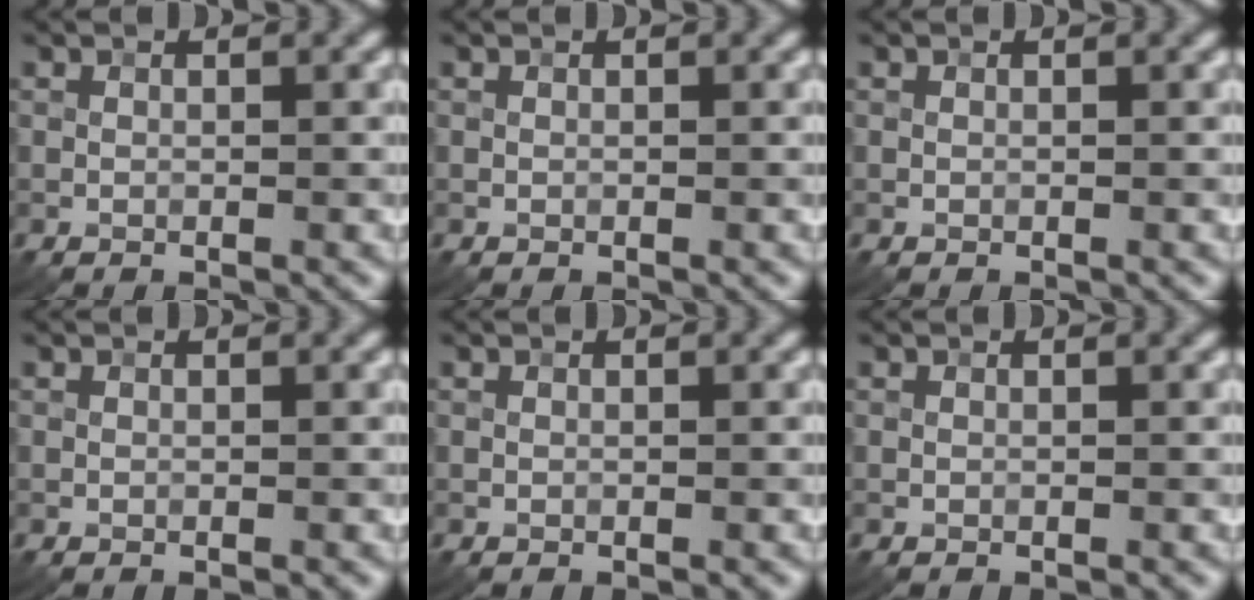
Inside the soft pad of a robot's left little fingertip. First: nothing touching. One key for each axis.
{"total": 0.0}
{"total": 0.0}
{"total": 0.0}
{"total": 0.0}
{"total": 0.0}